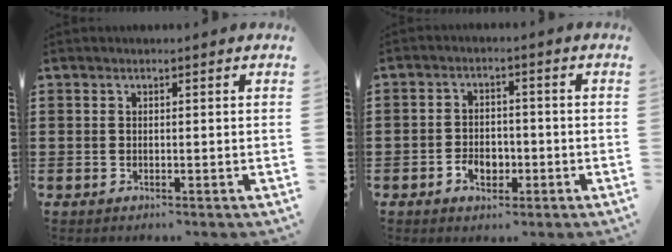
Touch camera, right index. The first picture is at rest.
{"total": 4.0, "force": [-1.7, 2.8, 2.3], "torque": [-0.037, 0.000, -0.032]}